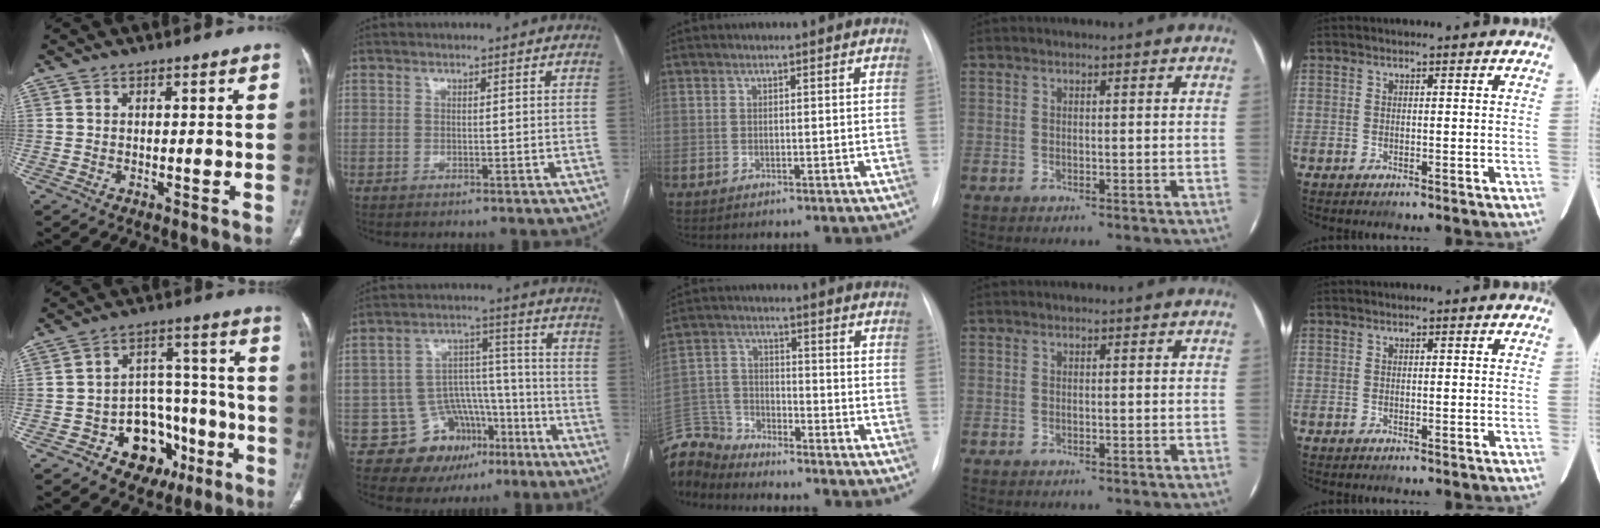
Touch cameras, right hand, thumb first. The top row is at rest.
{"thumb": {"total": 14.2, "force": [-6.5, 10.3, 7.3], "torque": [-0.050, 0.069, -0.086]}, "index": {"total": 10.9, "force": [-6.2, 8.4, 2.9], "torque": [-0.027, 0.062, -0.086]}, "middle": {"total": 10.3, "force": [-10.1, 1.8, 0.3], "torque": [-0.020, 0.018, -0.200]}}